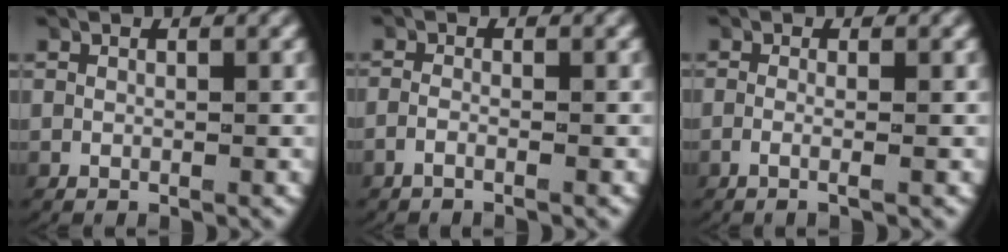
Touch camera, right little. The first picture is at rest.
{"total": 1.6, "force": [-1.4, 0.0, 0.9], "torque": [-0.030, -0.007, -0.023]}
{"total": 1.6, "force": [-0.9, -0.3, 1.2], "torque": [-0.041, -0.008, -0.013]}